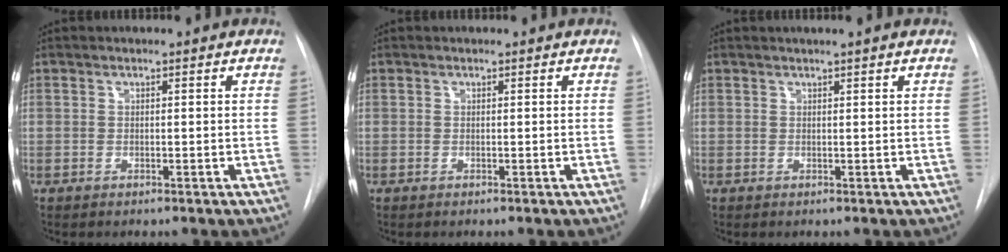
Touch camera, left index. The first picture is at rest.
{"total": 0.0}
{"total": 1.6, "force": [1.1, -0.3, 1.1], "torque": [-0.018, 0.008, 0.021]}